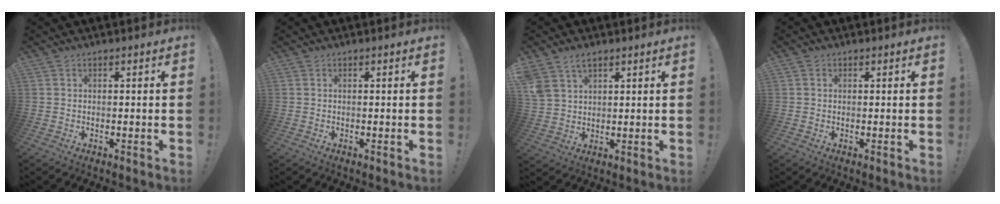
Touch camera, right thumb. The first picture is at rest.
{"total": 0.0}
{"total": 6.2, "force": [4.1, 3.9, 2.6], "torque": [-0.050, -0.016, 0.082]}
{"total": 0.6, "force": [0.1, 0.5, 0.0], "torque": [0.005, 0.000, 0.001]}